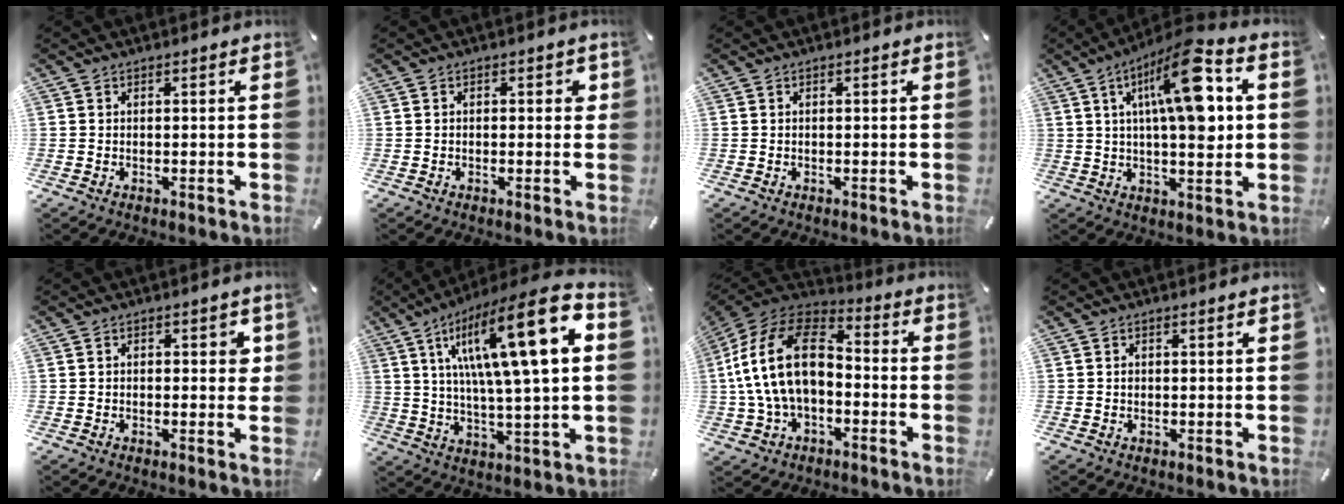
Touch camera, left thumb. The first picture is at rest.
{"total": 1.9, "force": [0.0, 1.2, 1.5], "torque": [-0.021, 0.004, -0.004]}
{"total": 0.0}
{"total": 17.6, "force": [4.6, 6.0, 15.9], "torque": [-0.253, -0.019, 0.068]}
{"total": 3.1, "force": [0.2, 1.7, 2.5], "torque": [-0.034, 0.004, -0.003]}
{"total": 22.2, "force": [7.8, 4.1, 20.4], "torque": [-0.356, -0.041, 0.104]}
{"total": 19.4, "force": [-1.1, 12.6, 14.7], "torque": [-0.316, 0.031, -0.024]}
{"total": 0.7, "force": [0.1, 0.5, 0.6], "torque": [-0.013, 0.001, 0.001]}